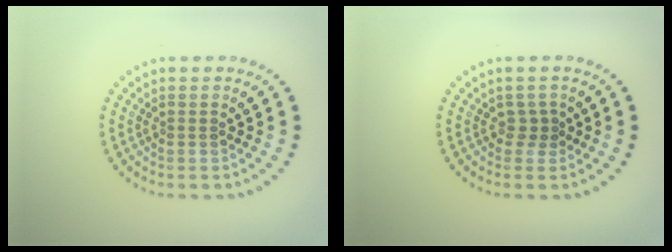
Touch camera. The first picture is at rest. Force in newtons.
{"total": 1.1, "press": 0.8, "slide": 0.8}